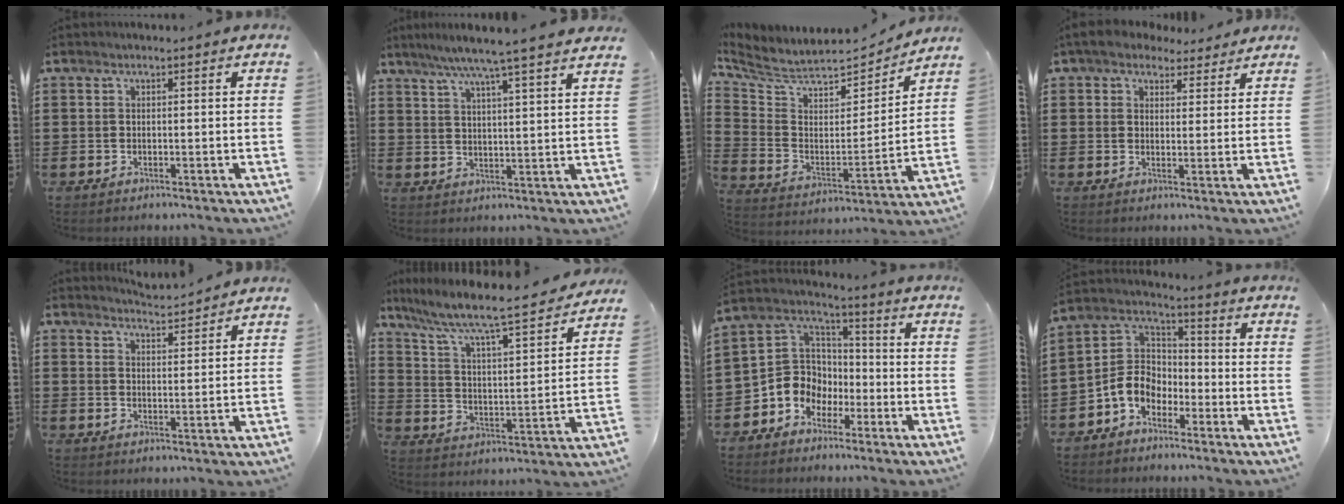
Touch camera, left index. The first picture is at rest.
{"total": 6.5, "force": [5.5, -1.0, 3.3], "torque": [-0.081, -0.025, 0.094]}
{"total": 6.3, "force": [5.7, 1.9, 1.9], "torque": [-0.072, -0.046, 0.094]}
{"total": 4.8, "force": [3.9, 2.3, 1.5], "torque": [-0.046, 0.000, 0.075]}
{"total": 3.5, "force": [3.5, -0.2, 0.3], "torque": [-0.017, -0.015, 0.062]}
{"total": 7.0, "force": [6.0, 0.3, 3.5], "torque": [-0.095, -0.048, 0.092]}
{"total": 7.2, "force": [-2.7, 6.5, 1.5], "torque": [-0.072, 0.003, -0.059]}
{"total": 7.0, "force": [-3.9, 5.0, 2.9], "torque": [-0.091, 0.008, -0.086]}